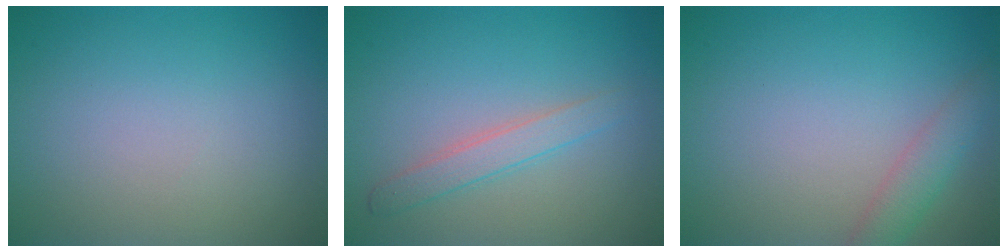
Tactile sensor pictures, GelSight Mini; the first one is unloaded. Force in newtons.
{"total": 2.1, "press": 2.1, "slide": 0.0}
{"total": 2.3, "press": 2.3, "slide": 0.1}